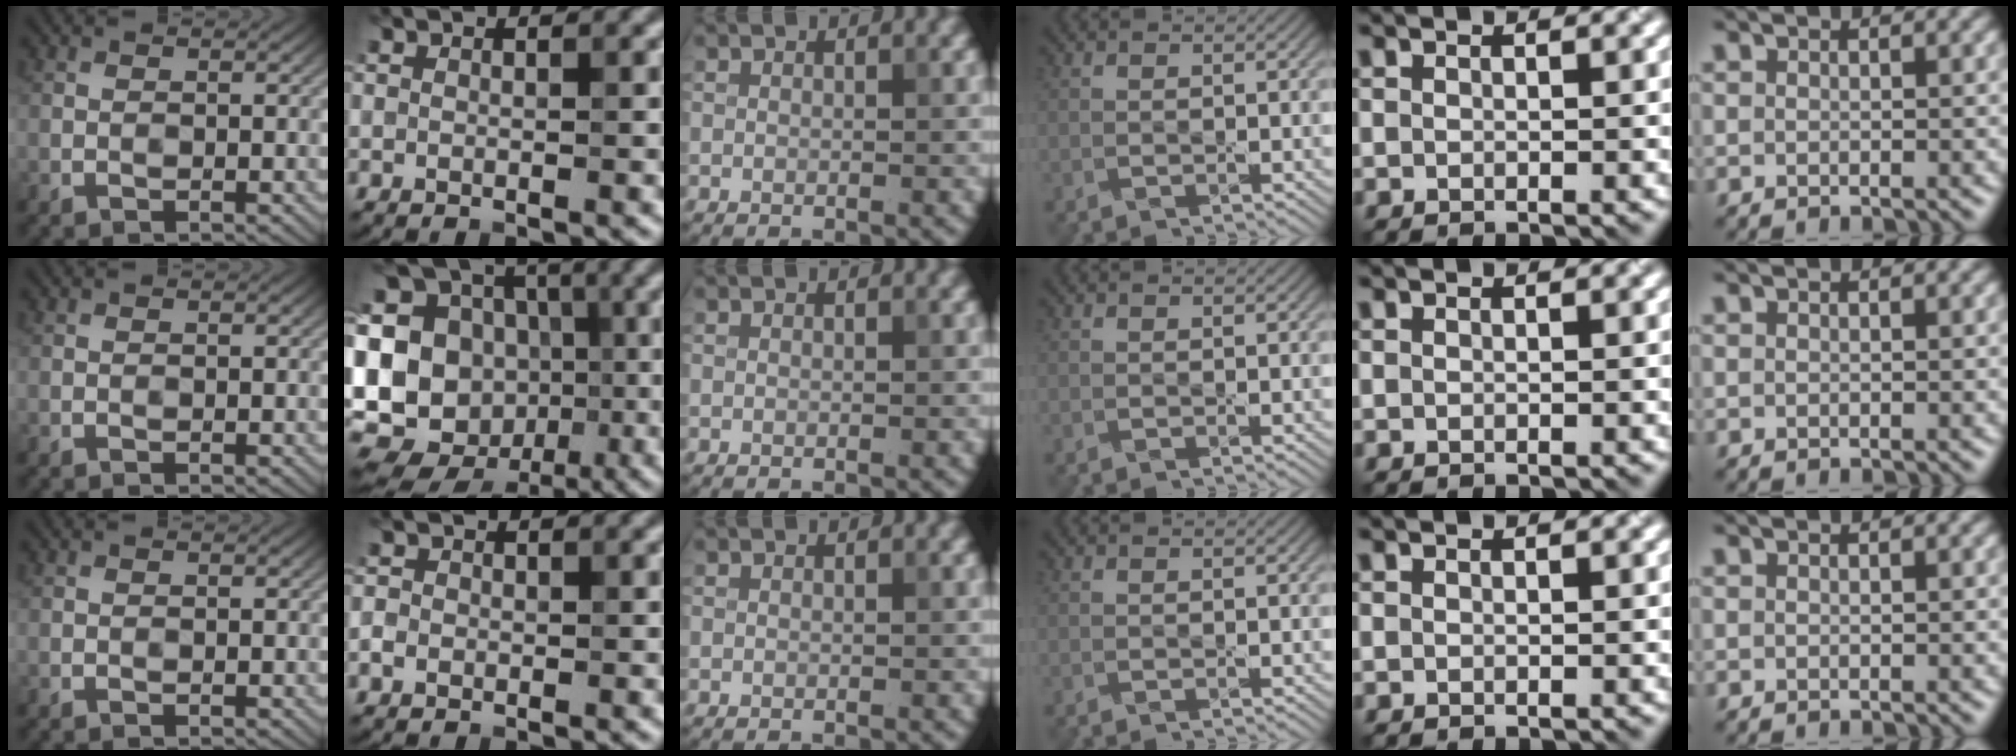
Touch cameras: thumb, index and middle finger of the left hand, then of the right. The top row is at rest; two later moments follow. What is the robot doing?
{"motion": "press", "object": "sticker"}